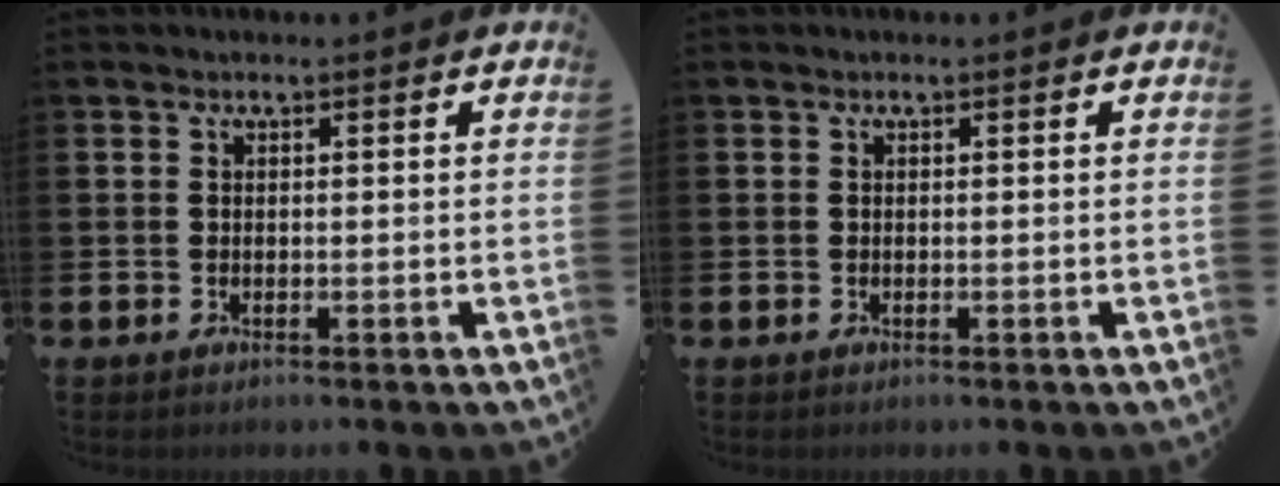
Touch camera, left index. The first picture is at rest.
{"total": 0.0}